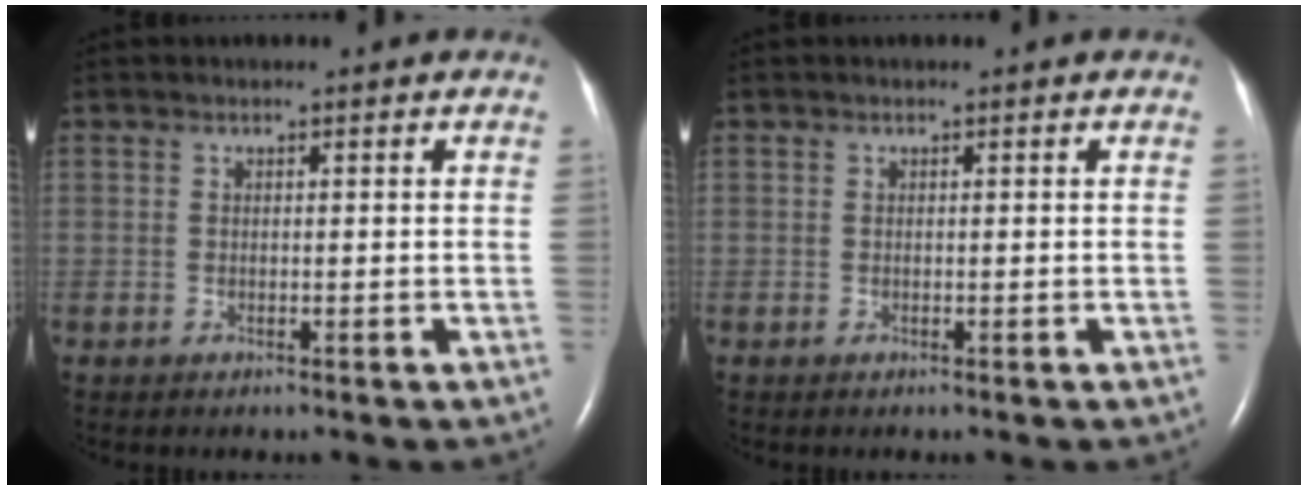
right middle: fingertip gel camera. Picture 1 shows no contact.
{"total": 0.0}